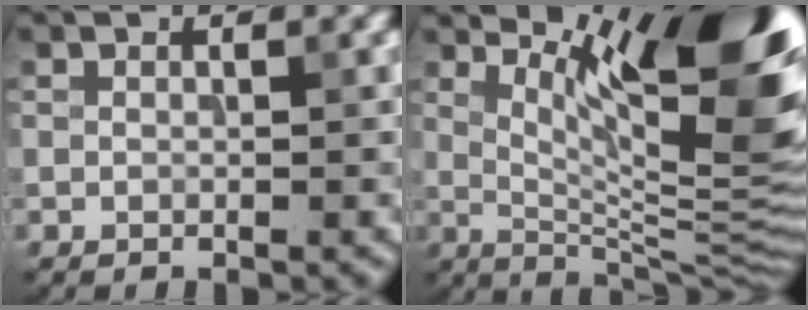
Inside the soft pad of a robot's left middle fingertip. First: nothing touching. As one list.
[{"total": 14.0, "force": [5.9, 3.7, 12.1], "torque": [-0.152, -0.003, 0.104]}]